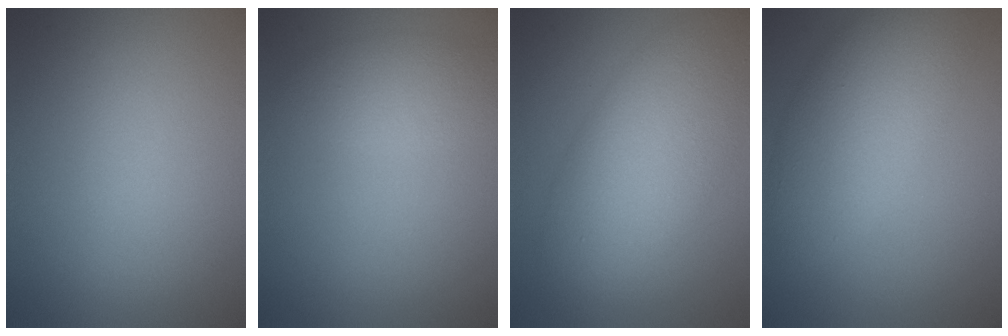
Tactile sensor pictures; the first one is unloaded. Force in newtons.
{"total": 2.5, "press": 2.5, "slide": 0.1}
{"total": 8.6, "press": 8.6, "slide": 0.6}
{"total": 7.0, "press": 7.0, "slide": 0.2}